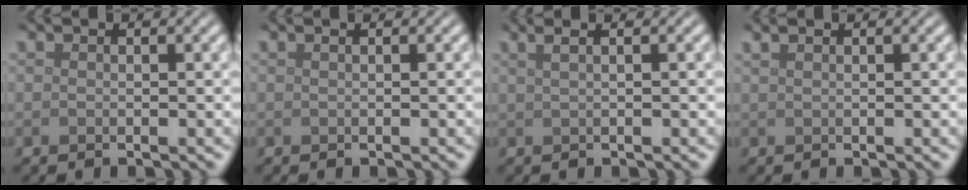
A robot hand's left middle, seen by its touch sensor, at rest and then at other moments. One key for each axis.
{"total": 0.6, "fx": 0.3, "fy": 0.3, "fz": 0.5, "tx": -0.006, "ty": 0.004, "tz": -0.001}
{"total": 4.2, "fx": 2.1, "fy": 2.2, "fz": 2.9, "tx": -0.024, "ty": 0.031, "tz": 0.001}
{"total": 1.5, "fx": 1.0, "fy": 0.6, "fz": 1.0, "tx": -0.011, "ty": 0.001, "tz": 0.006}